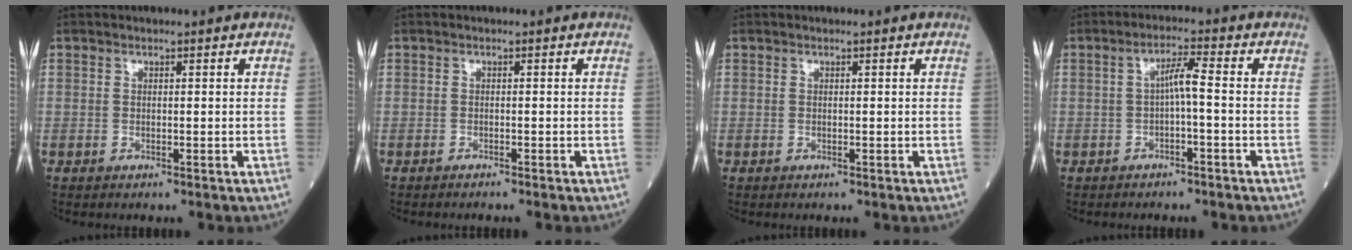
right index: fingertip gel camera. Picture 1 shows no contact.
{"total": 1.2, "force": [-1.1, -0.2, 0.5], "torque": [-0.007, 0.002, -0.015]}
{"total": 0.0}
{"total": 3.4, "force": [-0.4, 0.2, 3.4], "torque": [-0.058, 0.012, -0.007]}